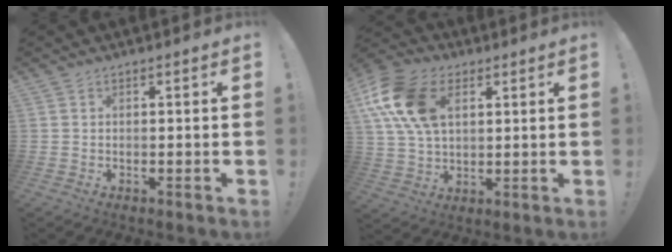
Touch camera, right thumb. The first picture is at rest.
{"total": 18.5, "force": [6.4, 12.5, 12.0], "torque": [-0.227, -0.014, 0.120]}